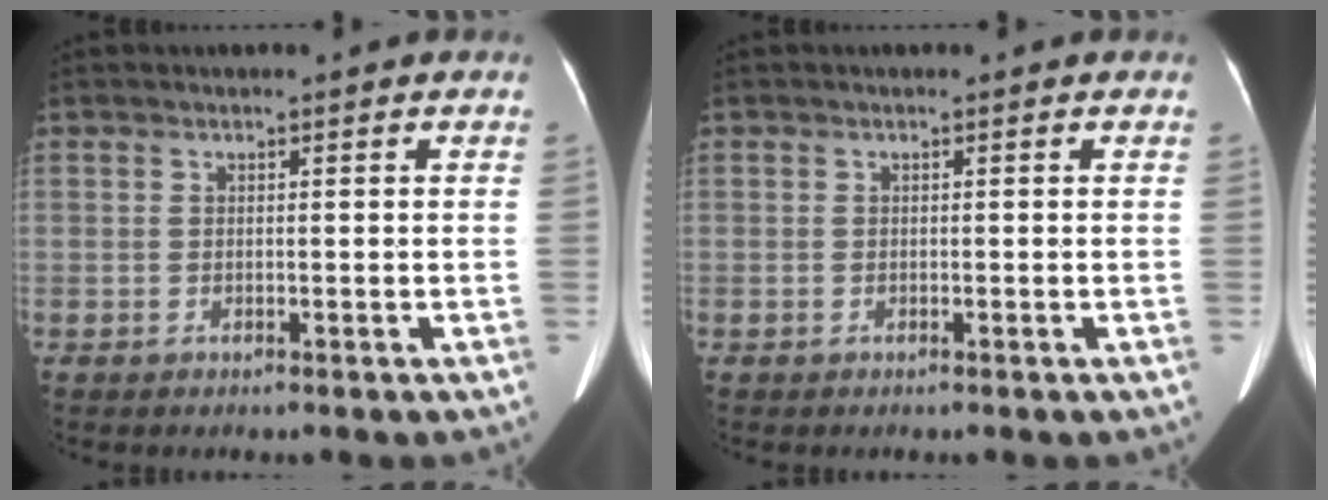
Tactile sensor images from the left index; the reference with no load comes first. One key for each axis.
{"total": 0.0}